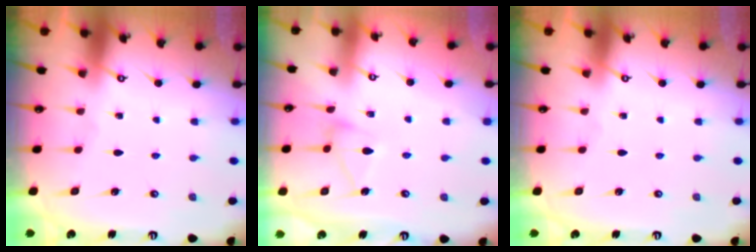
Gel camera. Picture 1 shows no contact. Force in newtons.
{"total": 8.7, "press": 8.7, "slide": 0.5}
{"total": 0.0}